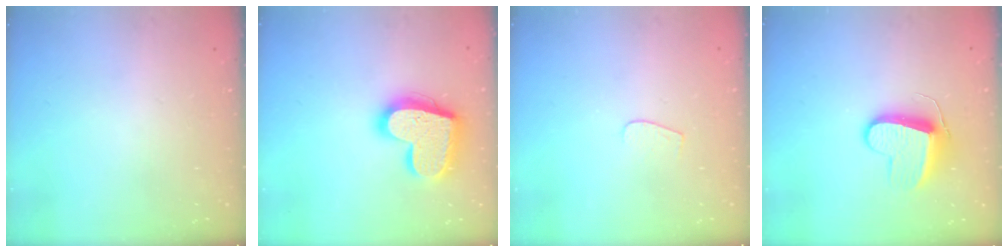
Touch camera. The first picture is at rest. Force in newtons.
{"total": 20.1, "press": 20.0, "slide": 1.7}
{"total": 3.7, "press": 3.7, "slide": 0.3}
{"total": 9.8, "press": 9.8, "slide": 0.3}